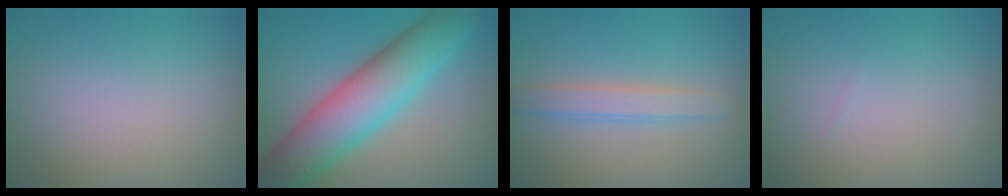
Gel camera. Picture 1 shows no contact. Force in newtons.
{"total": 9.2, "press": 9.2, "slide": 0.3}
{"total": 2.4, "press": 2.4, "slide": 0.2}
{"total": 0.0}